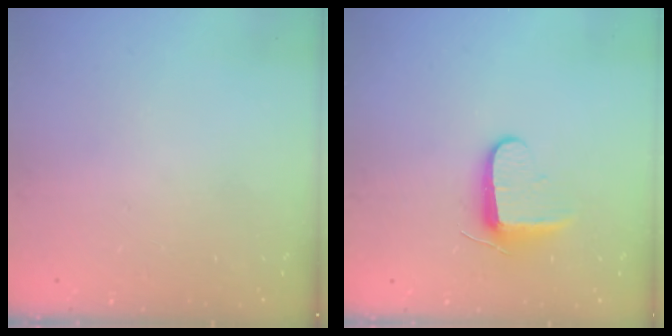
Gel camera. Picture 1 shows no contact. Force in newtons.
{"total": 8.7, "press": 8.6, "slide": 1.4}